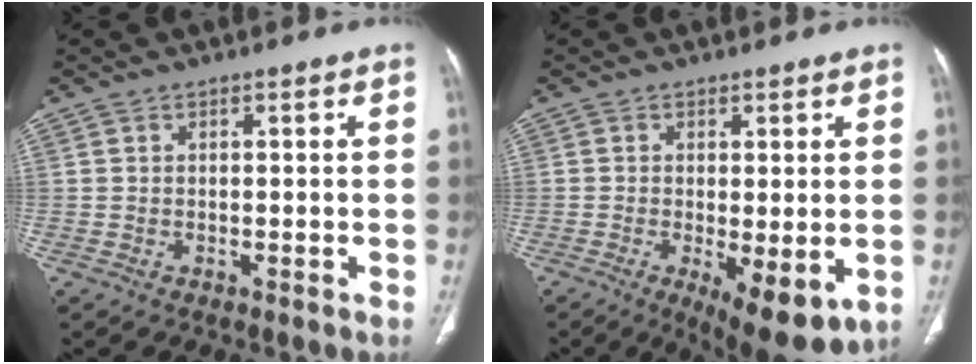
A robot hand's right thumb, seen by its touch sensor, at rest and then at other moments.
{"total": 9.9, "force": [-2.8, 3.5, 8.8], "torque": [-0.127, -0.024, -0.034]}